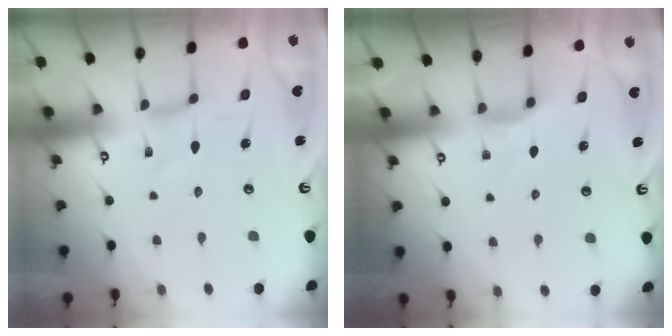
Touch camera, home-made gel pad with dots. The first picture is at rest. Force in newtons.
{"total": 2.5, "press": 2.5, "slide": 0.4}